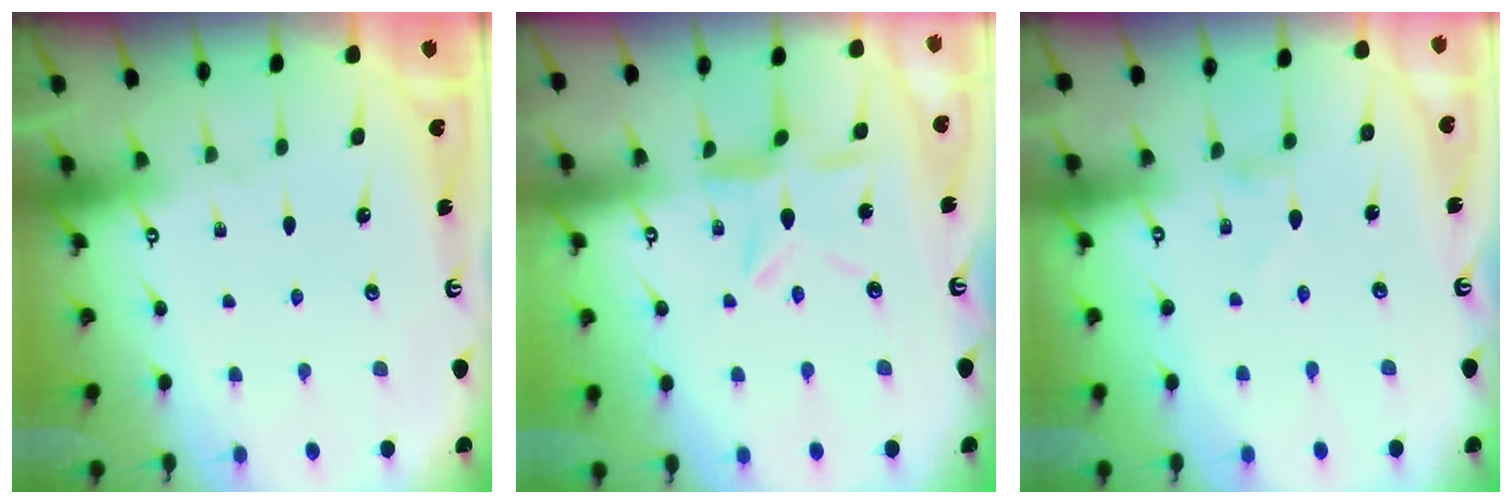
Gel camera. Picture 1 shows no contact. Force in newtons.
{"total": 7.8, "press": 7.7, "slide": 0.6}
{"total": 0.0}